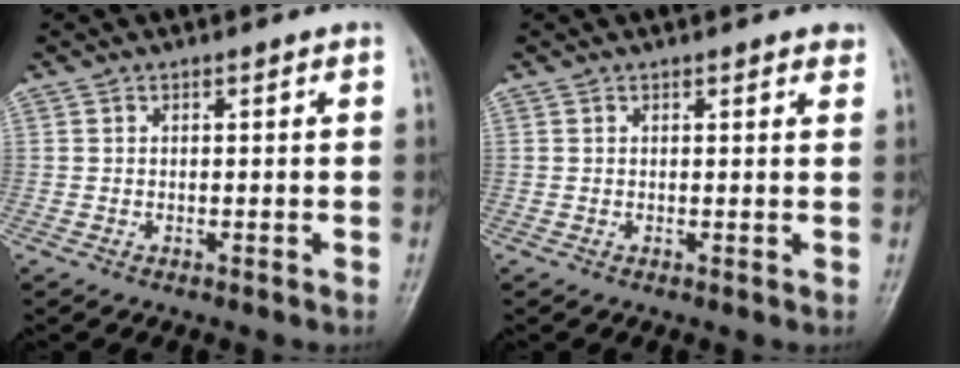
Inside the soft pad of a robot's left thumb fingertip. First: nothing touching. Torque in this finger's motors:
{"motor_torque": [-0.05, -0.01, 0.08, 0.08, 0.02]}